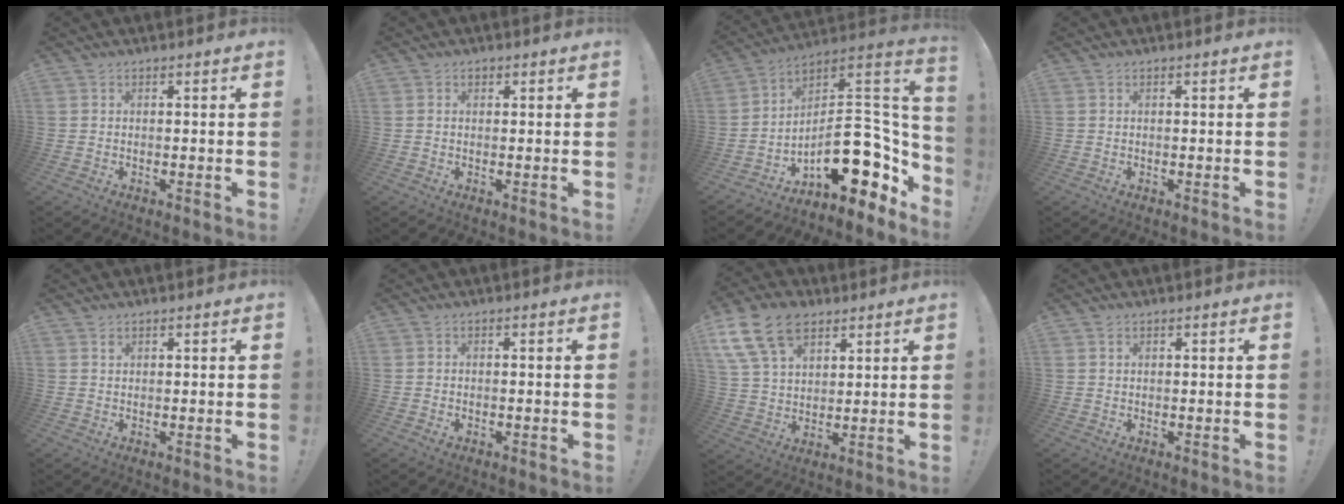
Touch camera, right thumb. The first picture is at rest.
{"total": 0.5, "force": [0.3, 0.4, 0.2], "torque": [0.000, -0.001, 0.005]}
{"total": 20.5, "force": [-4.7, 10.2, 17.2], "torque": [-0.245, 0.004, -0.068]}
{"total": 0.0}
{"total": 0.8, "force": [0.5, 0.6, 0.3], "torque": [0.002, -0.003, 0.009]}
{"total": 1.0, "force": [-0.8, 0.3, 0.6], "torque": [-0.013, 0.004, -0.013]}
{"total": 15.6, "force": [8.8, 9.8, 8.4], "torque": [-0.159, -0.038, 0.166]}
{"total": 1.0, "force": [0.5, 0.6, 0.6], "torque": [-0.013, 0.002, 0.009]}